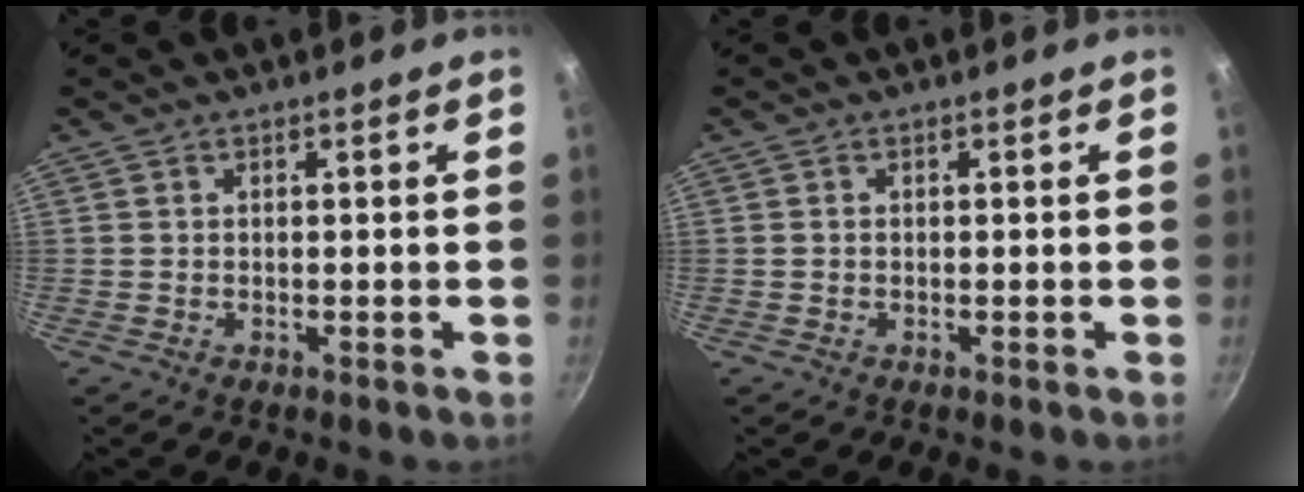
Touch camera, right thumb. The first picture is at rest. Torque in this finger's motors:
{"motor_torque": [-0.39, 0.18, 0.05, 0.28, -0.03]}